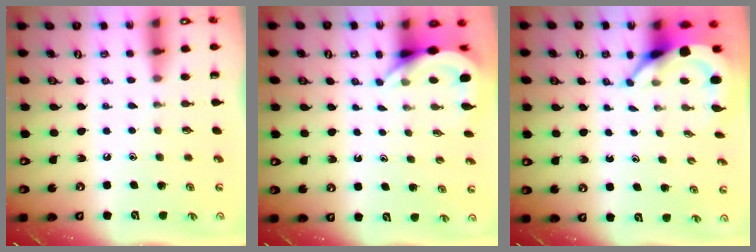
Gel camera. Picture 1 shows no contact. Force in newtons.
{"total": 4.1, "press": 4.1, "slide": 0.3}
{"total": 5.4, "press": 5.3, "slide": 0.8}